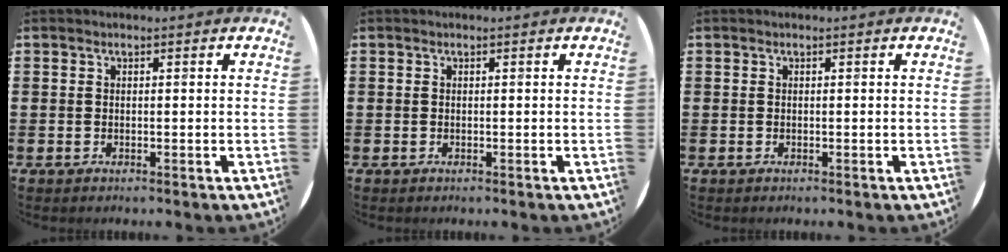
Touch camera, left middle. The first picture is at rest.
{"total": 0.0}
{"total": 0.0}